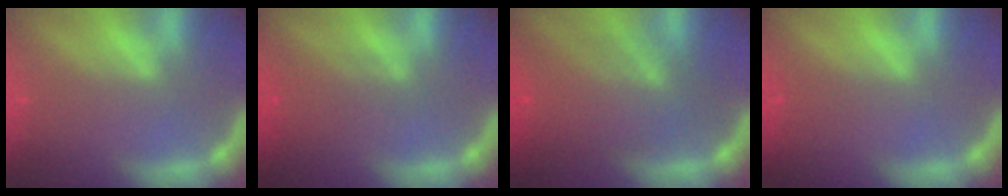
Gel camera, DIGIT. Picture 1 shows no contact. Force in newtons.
{"total": 3.0}
{"total": 8.0}
{"total": 1.0}